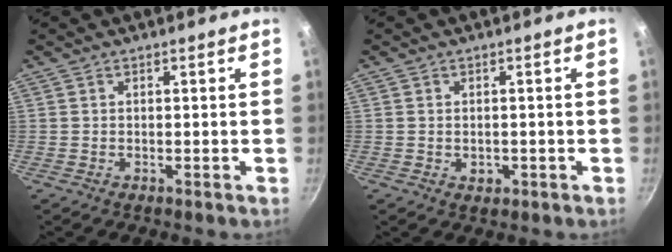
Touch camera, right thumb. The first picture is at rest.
{"total": 2.0, "force": [-0.5, 1.5, 1.3], "torque": [-0.017, 0.000, -0.006]}